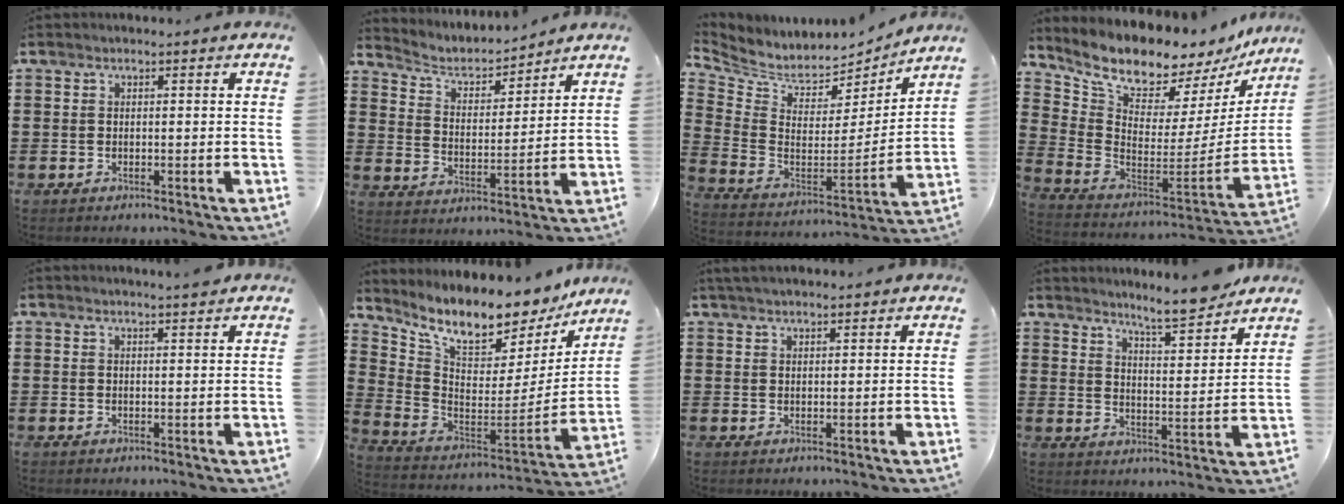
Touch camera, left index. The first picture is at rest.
{"total": 3.9, "force": [3.5, 1.4, 0.8], "torque": [-0.041, -0.023, 0.053]}
{"total": 5.4, "force": [4.6, 2.6, 1.0], "torque": [-0.053, -0.041, 0.078]}
{"total": 9.4, "force": [8.6, 2.5, 2.8], "torque": [-0.096, -0.075, 0.150]}
{"total": 1.6, "force": [1.5, -0.1, 0.6], "torque": [-0.015, -0.001, 0.028]}
{"total": 9.6, "force": [8.4, 2.6, 3.8], "torque": [-0.104, -0.070, 0.141]}
{"total": 1.8, "force": [1.7, 0.4, 0.6], "torque": [-0.015, 0.003, 0.032]}
{"total": 6.9, "force": [6.5, 0.0, 2.2], "torque": [-0.049, -0.037, 0.114]}